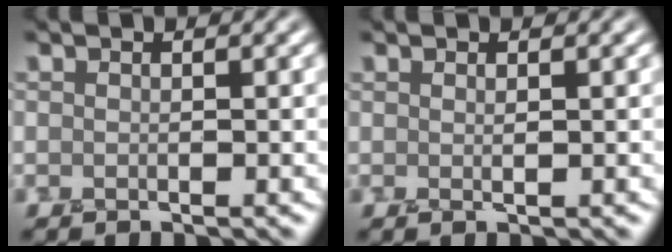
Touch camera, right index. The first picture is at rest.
{"total": 0.7, "force": [0.3, 0.0, 0.6], "torque": [-0.011, 0.002, 0.006]}